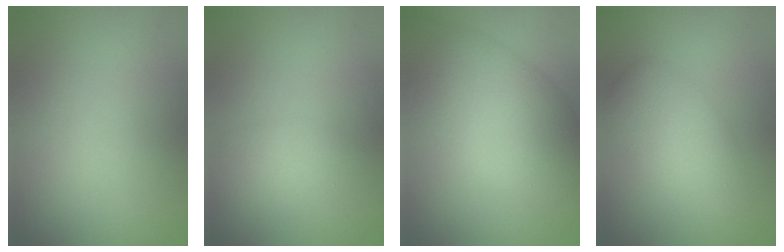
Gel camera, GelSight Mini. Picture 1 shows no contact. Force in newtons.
{"total": 2.1, "press": 2.1, "slide": 0.1}
{"total": 9.3, "press": 9.3, "slide": 0.4}
{"total": 4.1, "press": 4.1, "slide": 0.2}